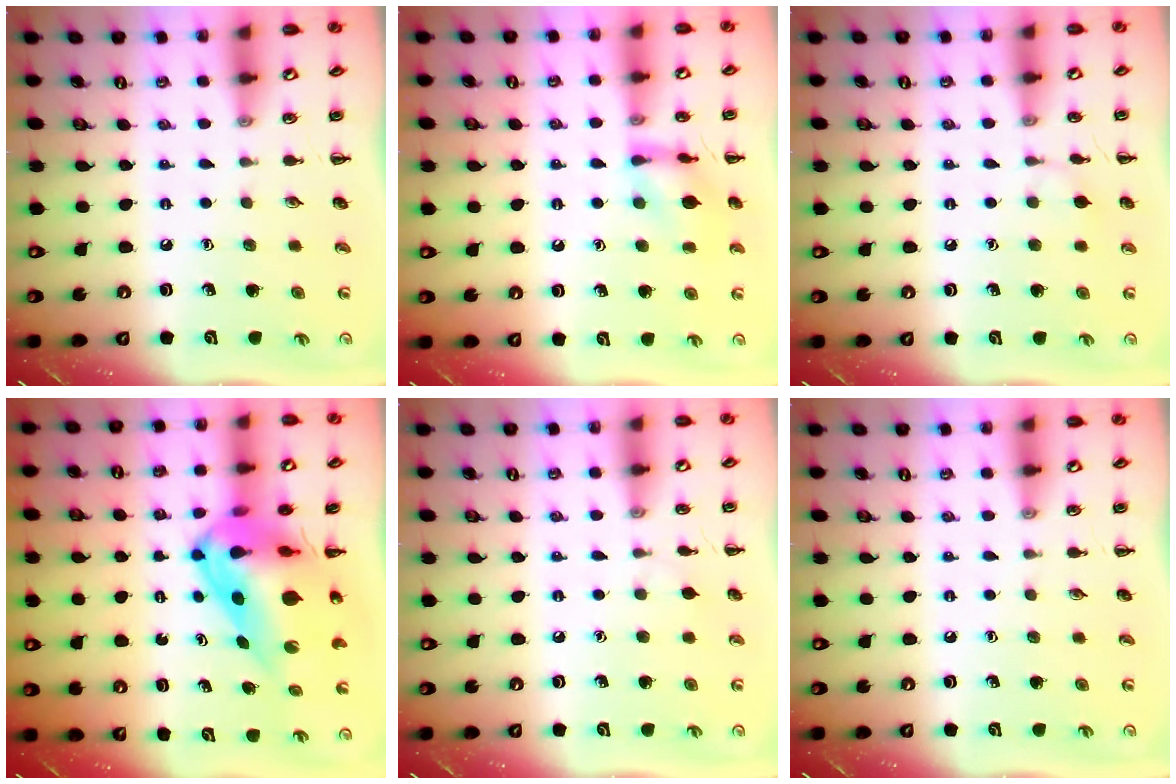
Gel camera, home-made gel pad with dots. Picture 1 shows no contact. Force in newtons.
{"total": 10.9, "press": 10.8, "slide": 0.9}
{"total": 5.2, "press": 4.8, "slide": 1.9}
{"total": 15.2, "press": 14.5, "slide": 4.4}
{"total": 3.9, "press": 3.7, "slide": 1.3}
{"total": 0.0}